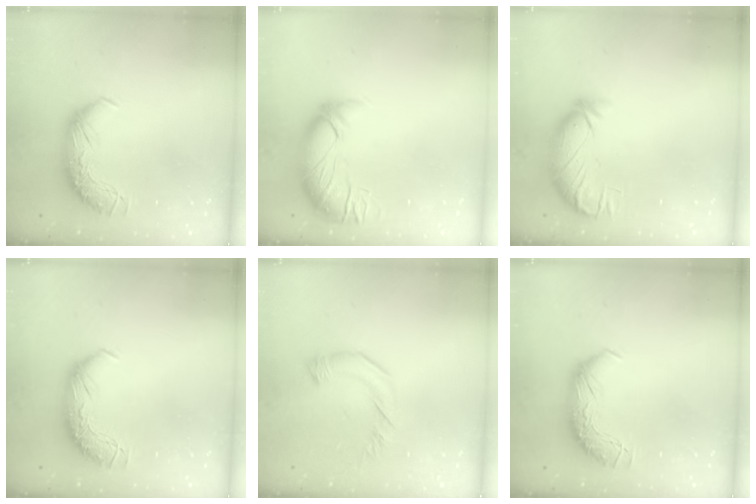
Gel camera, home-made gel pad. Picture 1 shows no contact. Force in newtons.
{"total": 2.9, "press": 1.4, "slide": 2.5}
{"total": 3.9, "press": 3.3, "slide": 2.0}
{"total": 0.0}
{"total": 4.3, "press": 4.2, "slide": 0.6}
{"total": 0.0}